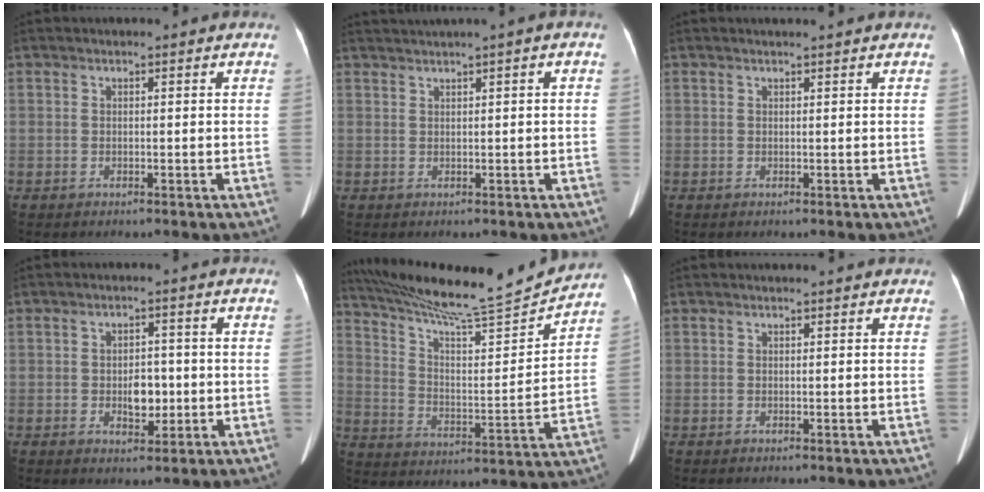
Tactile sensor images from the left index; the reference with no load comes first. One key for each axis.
{"total": 2.5, "fx": 1.3, "fy": -0.4, "fz": 2.1, "tx": -0.046, "ty": 0.015, "tz": 0.031}
{"total": 1.1, "fx": 1.0, "fy": -0.1, "fz": 0.4, "tx": -0.005, "ty": 0.009, "tz": 0.018}
{"total": 4.1, "fx": -0.7, "fy": 2.4, "fz": 3.2, "tx": -0.048, "ty": 0.003, "tz": -0.007}
{"total": 18.8, "fx": 17.5, "fy": -0.8, "fz": 7.1, "tx": -0.128, "ty": -0.029, "tz": 0.271}
{"total": 1.0, "fx": 1.0, "fy": 0.1, "fz": 0.4, "tx": -0.007, "ty": 0.010, "tz": 0.015}